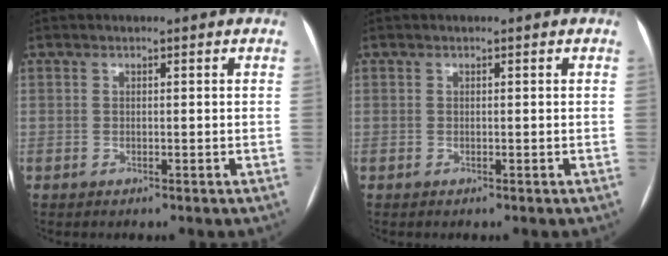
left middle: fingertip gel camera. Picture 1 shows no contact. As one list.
[{"total": 0.0}]